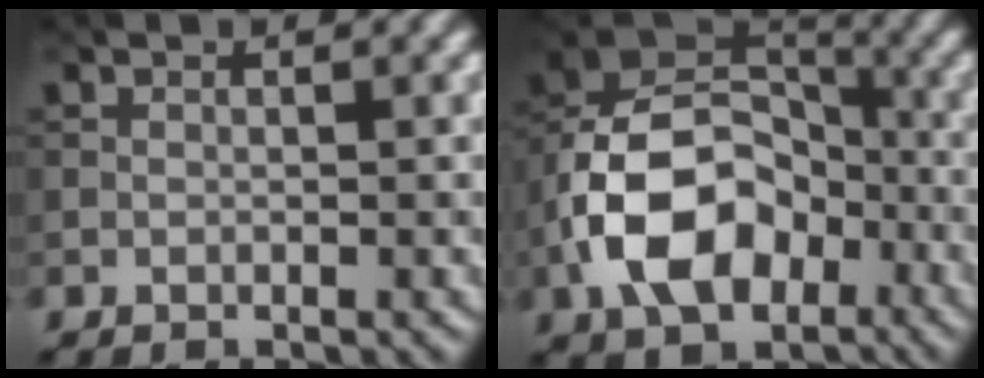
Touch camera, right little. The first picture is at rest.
{"total": 12.1, "force": [-4.0, 8.1, 8.1], "torque": [-0.159, 0.001, -0.081]}